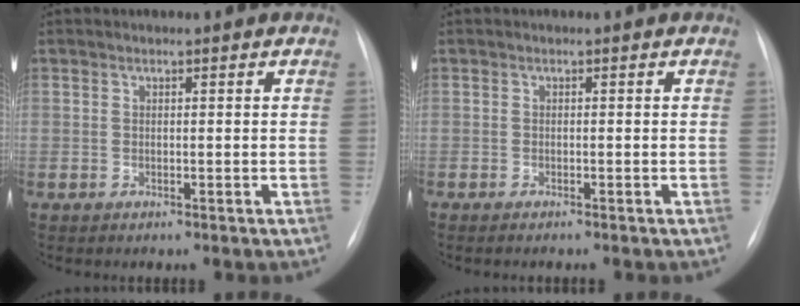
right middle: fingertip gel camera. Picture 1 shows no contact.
{"total": 1.9, "force": [-1.7, 0.0, 1.0], "torque": [-0.013, -0.004, -0.019]}